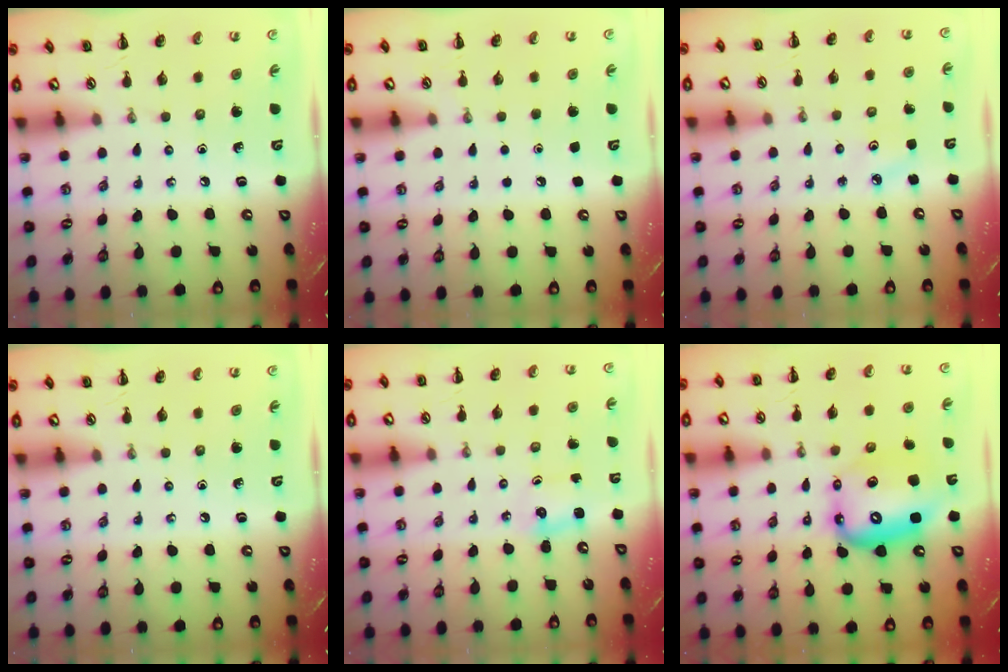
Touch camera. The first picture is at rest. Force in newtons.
{"total": 1.6, "press": 1.6, "slide": 0.1}
{"total": 3.1, "press": 2.9, "slide": 0.9}
{"total": 0.0}
{"total": 1.8, "press": 1.7, "slide": 0.6}
{"total": 13.7, "press": 13.2, "slide": 3.7}